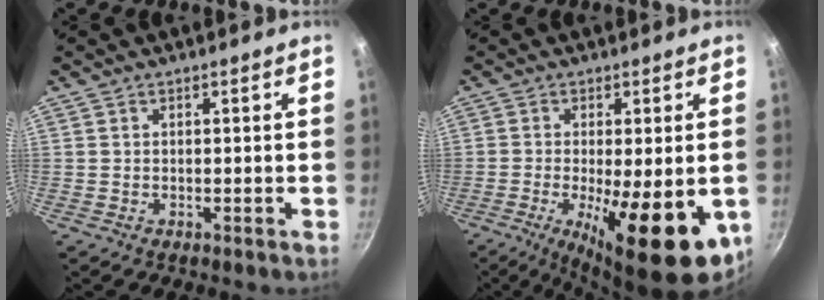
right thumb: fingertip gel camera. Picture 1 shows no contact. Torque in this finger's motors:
{"motor_torque": [0.05, 1.61, 0.23, -0.02, 0.47]}